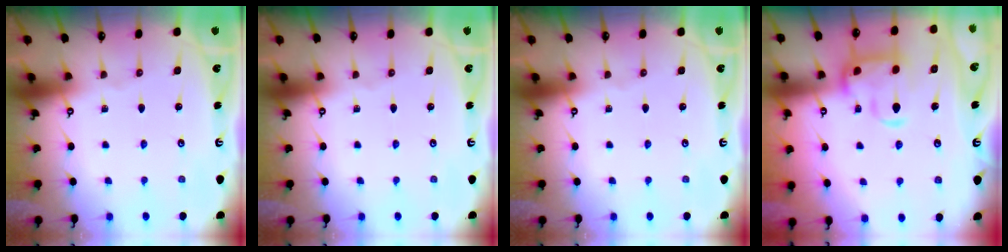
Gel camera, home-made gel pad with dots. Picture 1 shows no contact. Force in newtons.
{"total": 0.0}
{"total": 0.0}
{"total": 5.6, "press": 5.4, "slide": 1.5}